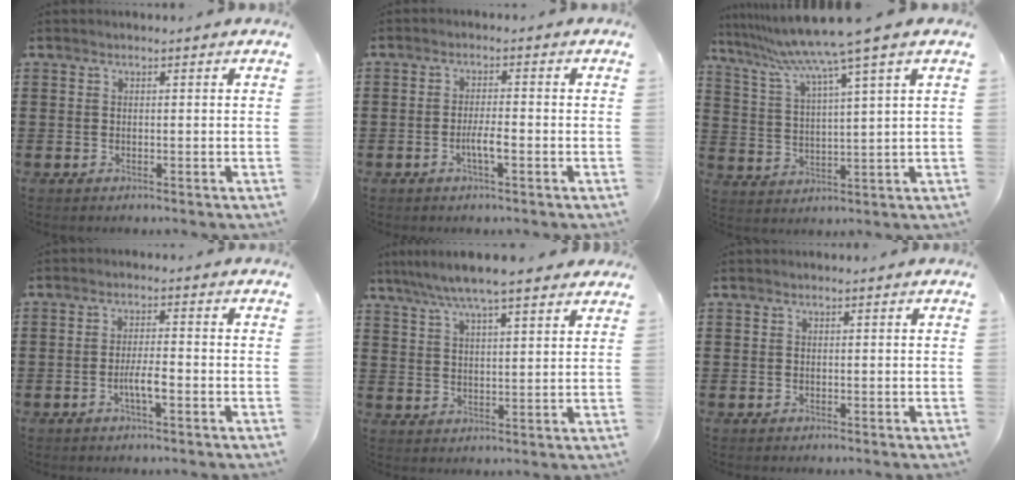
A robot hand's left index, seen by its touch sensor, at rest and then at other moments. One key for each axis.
{"total": 3.2, "fx": -1.1, "fy": 0.6, "fz": 3.0, "tx": -0.051, "ty": 0.003, "tz": -0.020}
{"total": 8.5, "fx": 6.7, "fy": -1.6, "fz": 5.0, "tx": -0.122, "ty": -0.042, "tz": 0.107}
{"total": 3.7, "fx": -1.3, "fy": 0.7, "fz": 3.4, "tx": -0.066, "ty": 0.001, "tz": -0.026}
{"total": 6.6, "fx": 5.5, "fy": 0.6, "fz": 3.5, "tx": -0.085, "ty": -0.012, "tz": 0.096}
{"total": 0.0}